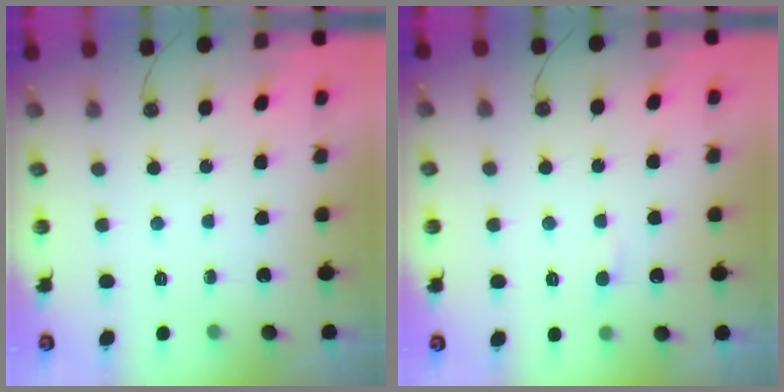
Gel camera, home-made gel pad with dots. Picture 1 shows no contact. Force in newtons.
{"total": 2.4, "press": 2.3, "slide": 0.4}